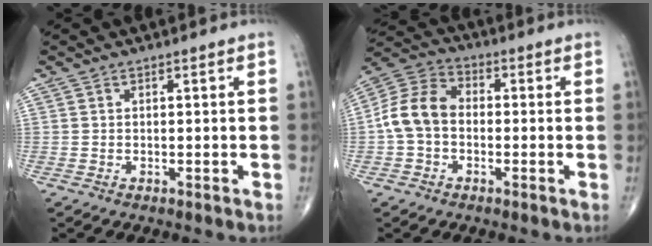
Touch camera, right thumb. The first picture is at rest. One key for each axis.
{"total": 9.7, "fx": -1.1, "fy": 7.2, "fz": 6.4, "tx": -0.118, "ty": 0.032, "tz": -0.036}